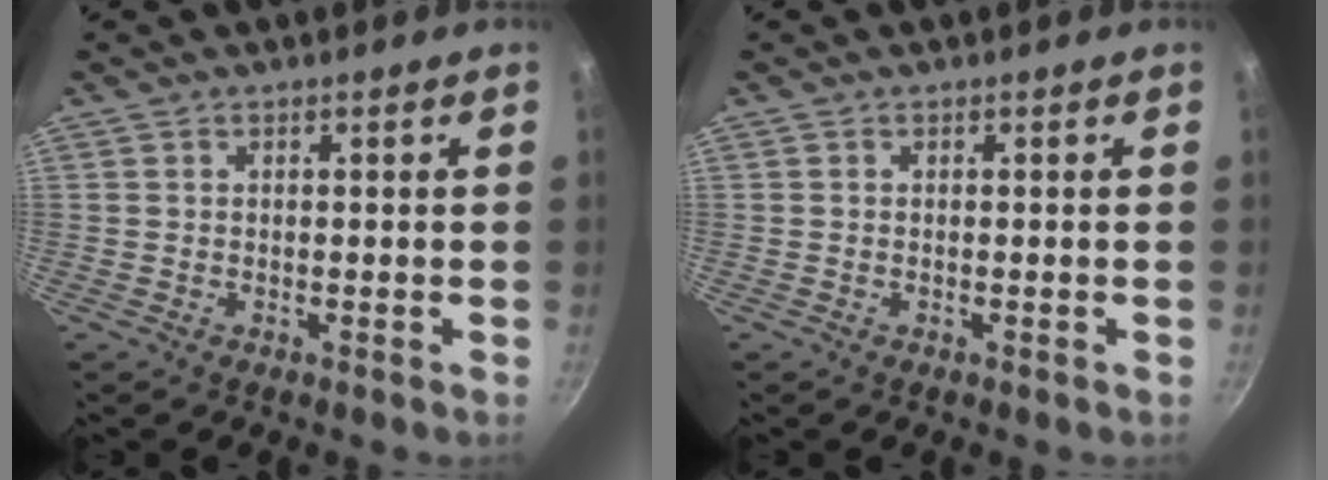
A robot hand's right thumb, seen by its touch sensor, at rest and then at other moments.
{"total": 0.0}